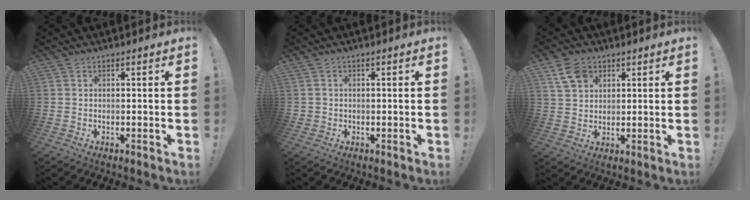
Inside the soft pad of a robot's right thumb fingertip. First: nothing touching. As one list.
[{"total": 1.3, "force": [-0.2, 1.2, 0.4], "torque": [-0.012, 0.006, -0.003]}, {"total": 7.4, "force": [4.1, 5.2, 3.4], "torque": [-0.057, -0.010, 0.083]}]